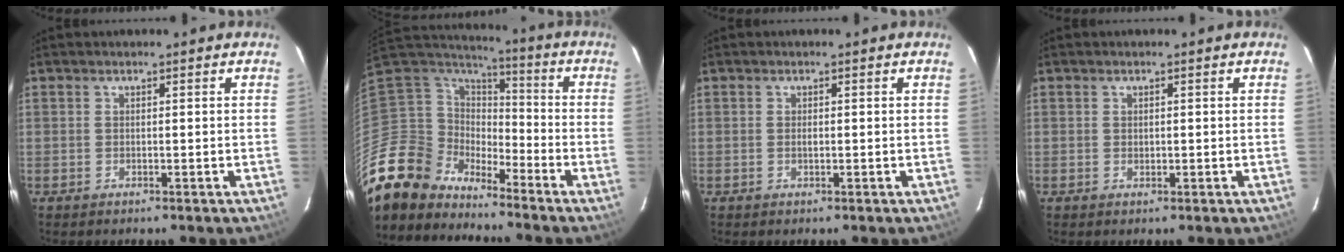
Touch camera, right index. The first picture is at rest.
{"total": 13.9, "force": [-12.5, 5.8, 2.0], "torque": [-0.067, 0.021, -0.252]}
{"total": 0.7, "force": [-0.1, 0.4, 0.5], "torque": [-0.008, -0.001, 0.000]}
{"total": 0.6, "force": [0.1, 0.5, 0.2], "torque": [-0.001, 0.000, 0.004]}